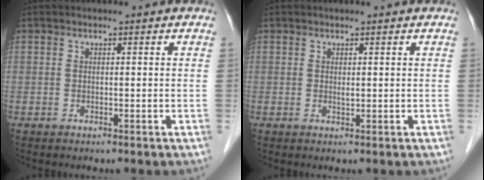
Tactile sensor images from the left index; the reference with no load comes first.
{"total": 0.8, "force": [0.3, 0.2, 0.6], "torque": [-0.012, -0.001, 0.006]}